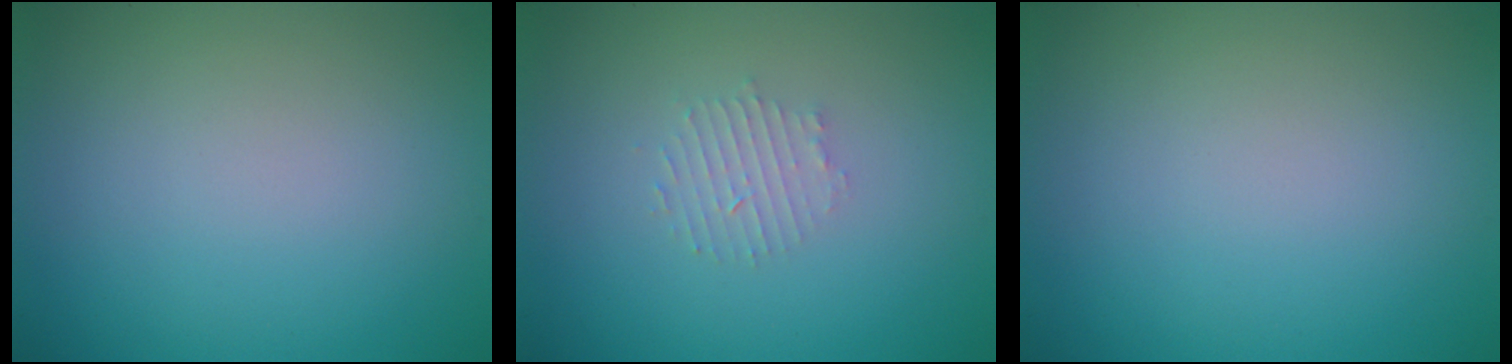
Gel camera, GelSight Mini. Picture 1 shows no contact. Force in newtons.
{"total": 1.6, "press": 1.5, "slide": 0.3}
{"total": 0.0}